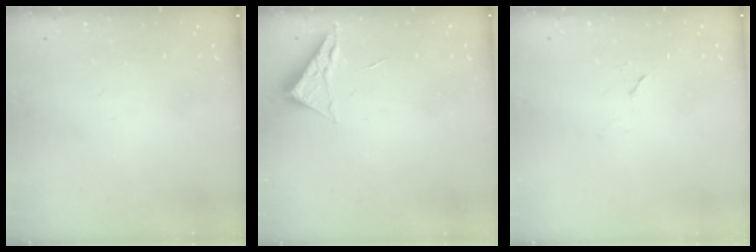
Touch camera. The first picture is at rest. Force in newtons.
{"total": 3.8, "press": 3.8, "slide": 0.5}
{"total": 6.0, "press": 5.3, "slide": 2.8}